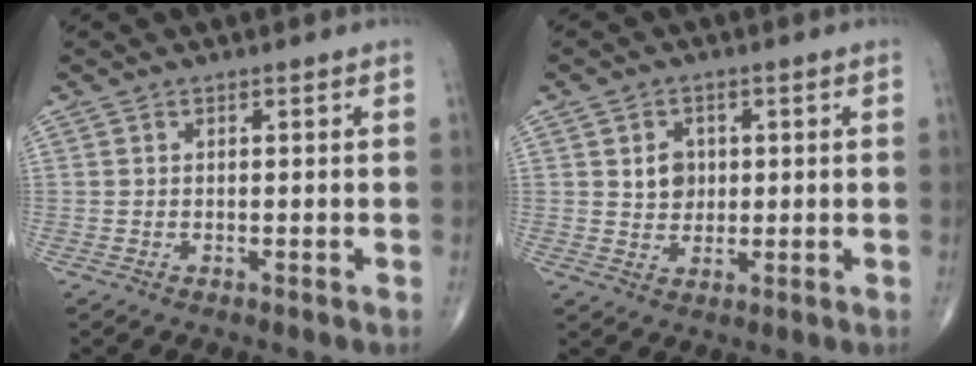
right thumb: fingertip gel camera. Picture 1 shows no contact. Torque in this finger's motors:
{"motor_torque": [0.06, 0.14, -0.06, -0.04, 0.01]}